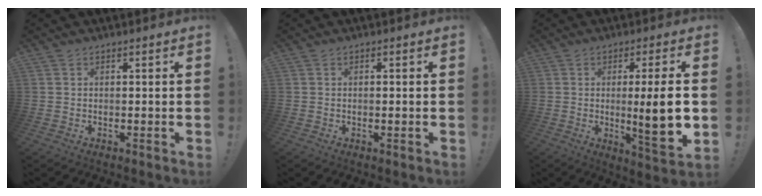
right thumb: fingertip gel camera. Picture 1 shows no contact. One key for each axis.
{"total": 0.6, "fx": -0.3, "fy": 0.0, "fz": 0.5, "tx": -0.005, "ty": -0.001, "tz": -0.006}
{"total": 13.2, "fx": -0.5, "fy": 1.4, "fz": 13.1, "tx": -0.188, "ty": -0.011, "tz": -0.011}